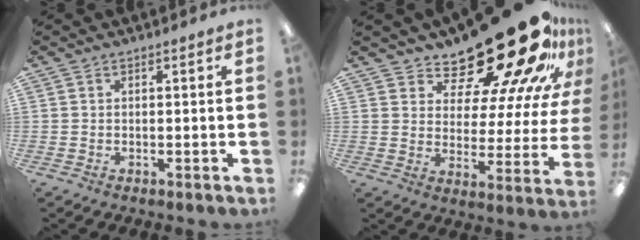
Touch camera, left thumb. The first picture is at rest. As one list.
[{"total": 25.9, "force": [19.2, 9.2, 14.8], "torque": [-0.194, -0.136, 0.315]}]